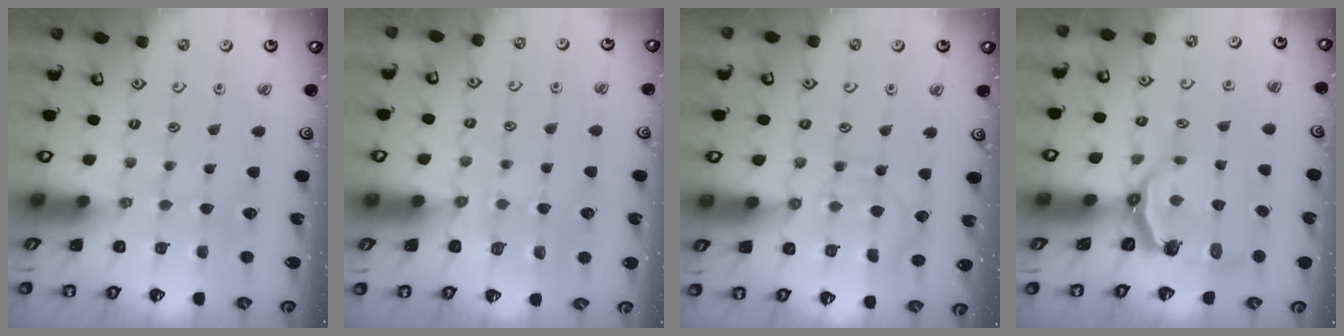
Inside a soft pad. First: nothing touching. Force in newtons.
{"total": 6.0, "press": 5.8, "slide": 1.4}
{"total": 9.0, "press": 9.0, "slide": 1.0}
{"total": 4.9, "press": 3.2, "slide": 3.7}